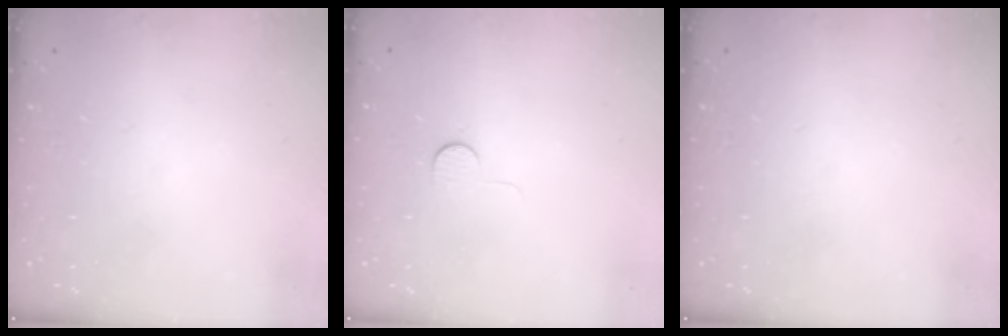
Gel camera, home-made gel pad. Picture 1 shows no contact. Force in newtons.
{"total": 5.0, "press": 5.0, "slide": 0.5}
{"total": 0.0}